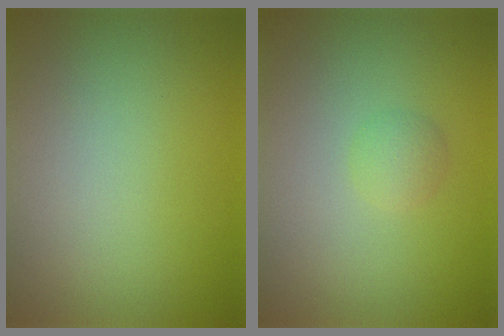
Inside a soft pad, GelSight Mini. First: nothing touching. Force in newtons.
{"total": 1.3, "press": 1.3, "slide": 0.0}